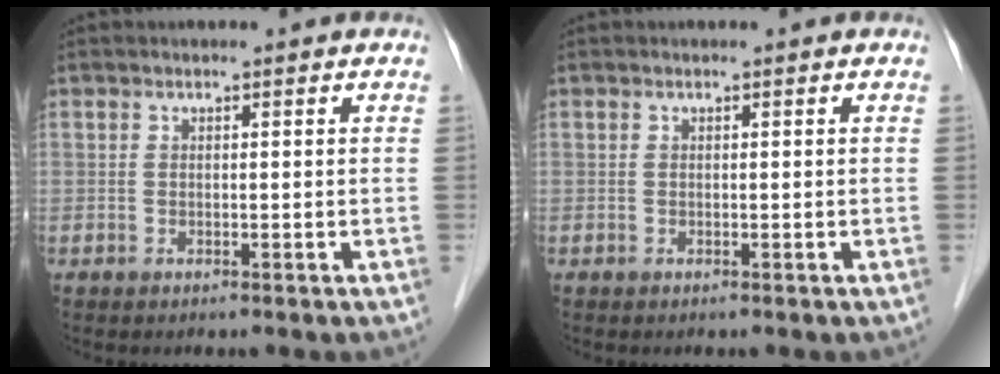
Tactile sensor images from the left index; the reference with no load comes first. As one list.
[{"total": 0.0}]